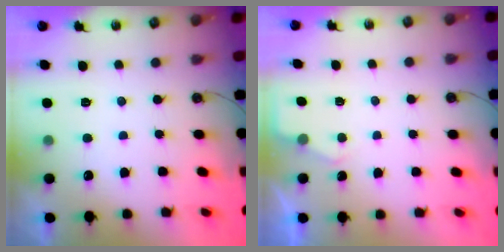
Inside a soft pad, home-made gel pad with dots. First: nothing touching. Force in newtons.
{"total": 3.1, "press": 3.0, "slide": 0.5}